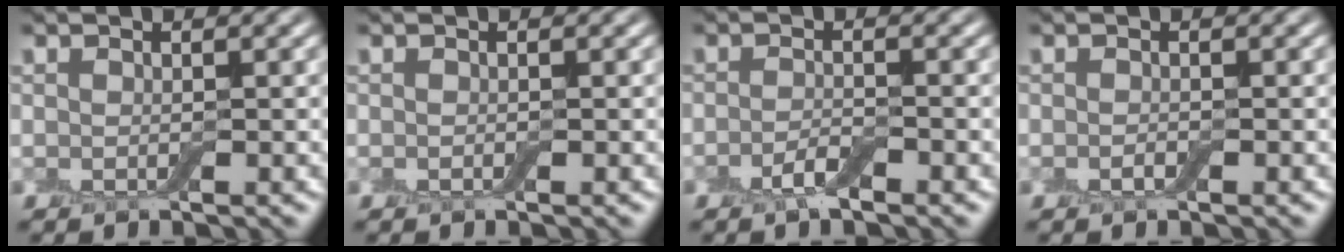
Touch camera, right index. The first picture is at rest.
{"total": 0.0}
{"total": 1.9, "force": [-1.2, 0.5, 1.4], "torque": [-0.030, 0.001, -0.026]}
{"total": 0.7, "force": [-0.4, 0.3, 0.5], "torque": [-0.012, 0.000, -0.007]}